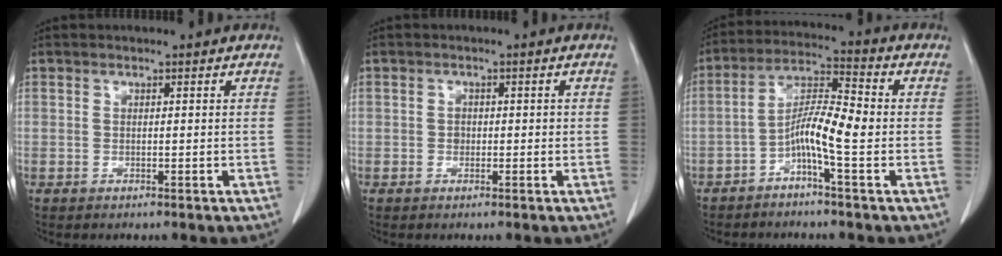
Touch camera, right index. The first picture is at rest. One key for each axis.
{"total": 1.4, "fx": -0.1, "fy": 1.1, "fz": 0.7, "tx": -0.009, "ty": 0.004, "tz": -0.002}
{"total": 7.5, "fx": -2.3, "fy": 0.5, "fz": 7.1, "tx": -0.132, "ty": 0.021, "tz": -0.049}